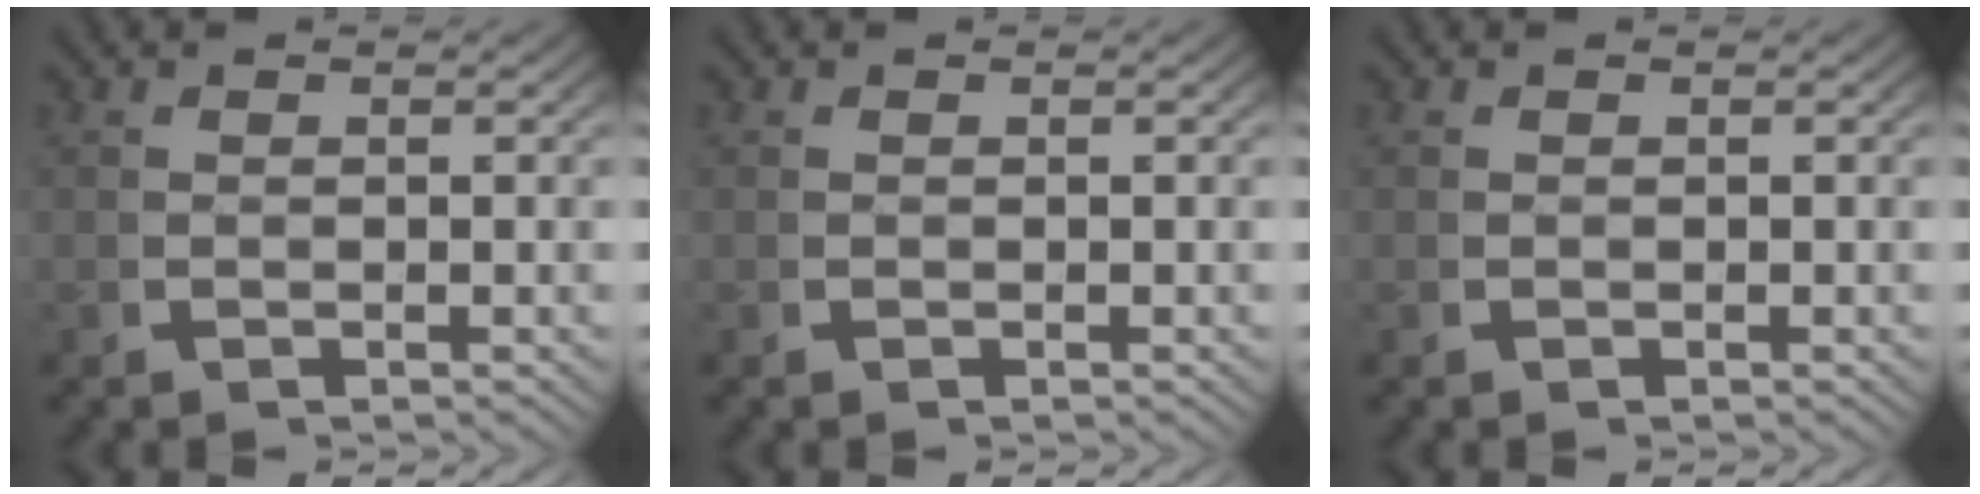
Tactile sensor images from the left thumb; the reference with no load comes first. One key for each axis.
{"total": 0.6, "fx": 0.3, "fy": -0.5, "fz": -0.2, "tx": 0.007, "ty": -0.002, "tz": 0.006}
{"total": 0.0}